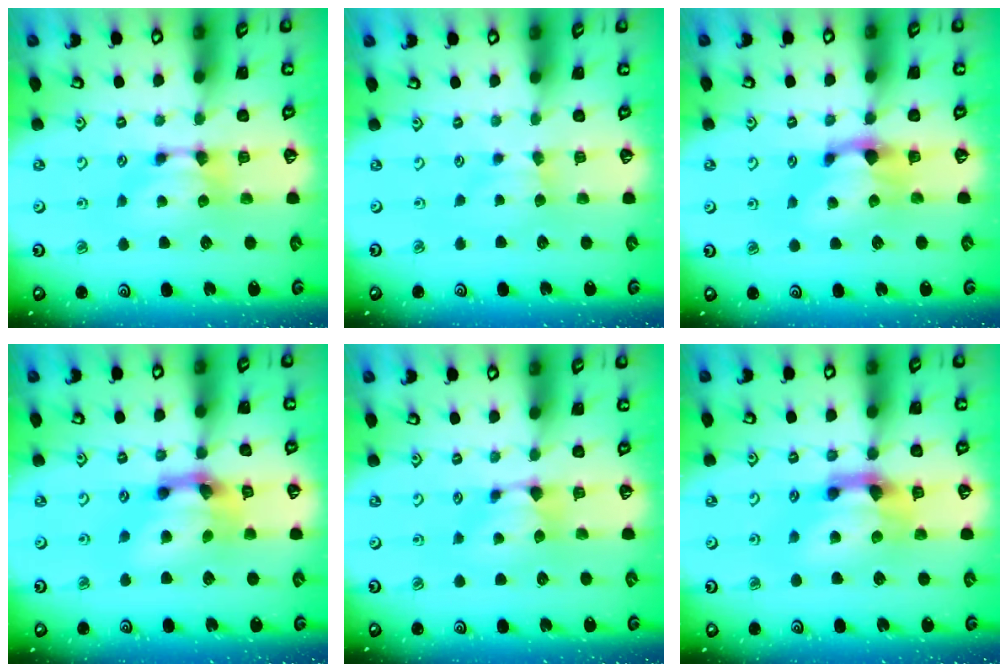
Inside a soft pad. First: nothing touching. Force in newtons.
{"total": 1.9, "press": 1.8, "slide": 0.6}
{"total": 1.7, "press": 0.9, "slide": 1.4}
{"total": 7.5, "press": 6.9, "slide": 3.0}
{"total": 0.9, "press": 0.6, "slide": 0.6}
{"total": 5.2, "press": 4.7, "slide": 2.2}